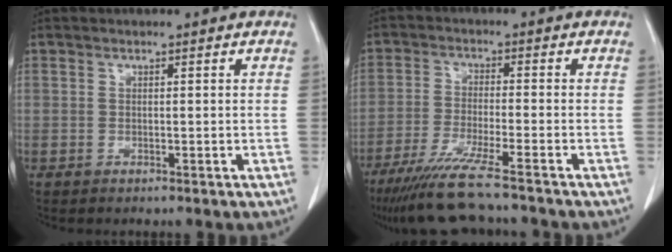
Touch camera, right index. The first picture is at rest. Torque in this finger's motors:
{"motor_torque": [1.10, -1.04, 0.27, 0.15]}